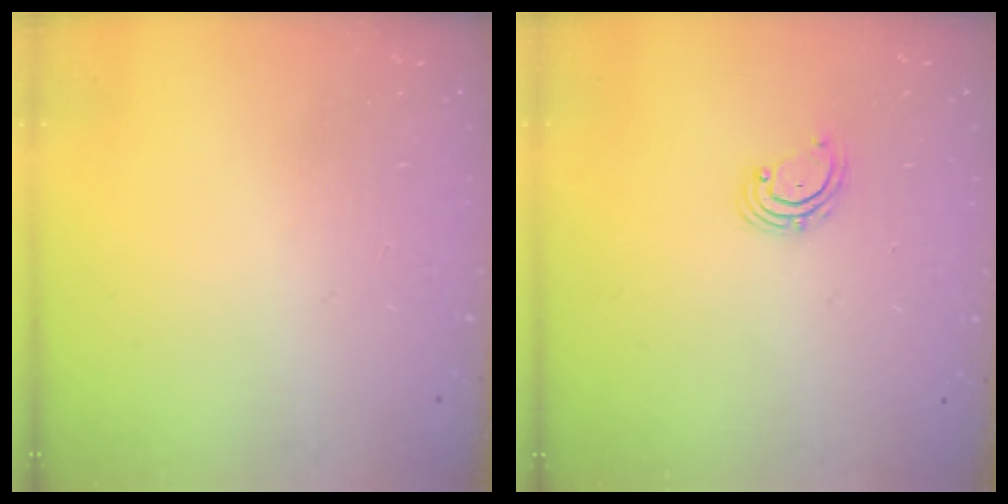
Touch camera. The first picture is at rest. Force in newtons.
{"total": 2.5, "press": 2.4, "slide": 0.4}